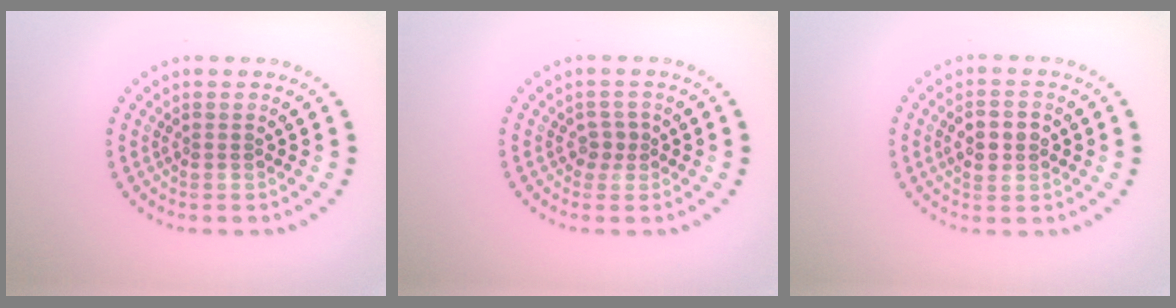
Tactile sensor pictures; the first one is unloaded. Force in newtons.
{"total": 1.2, "press": 1.0, "slide": 0.7}
{"total": 2.7, "press": 2.7, "slide": 0.1}